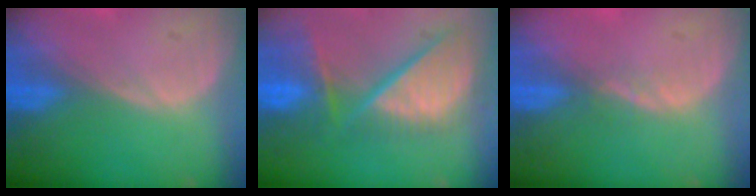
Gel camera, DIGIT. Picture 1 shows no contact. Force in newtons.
{"total": 12.5, "press": 10.3, "slide": 7.1}
{"total": 1.5, "press": 1.2, "slide": 0.8}